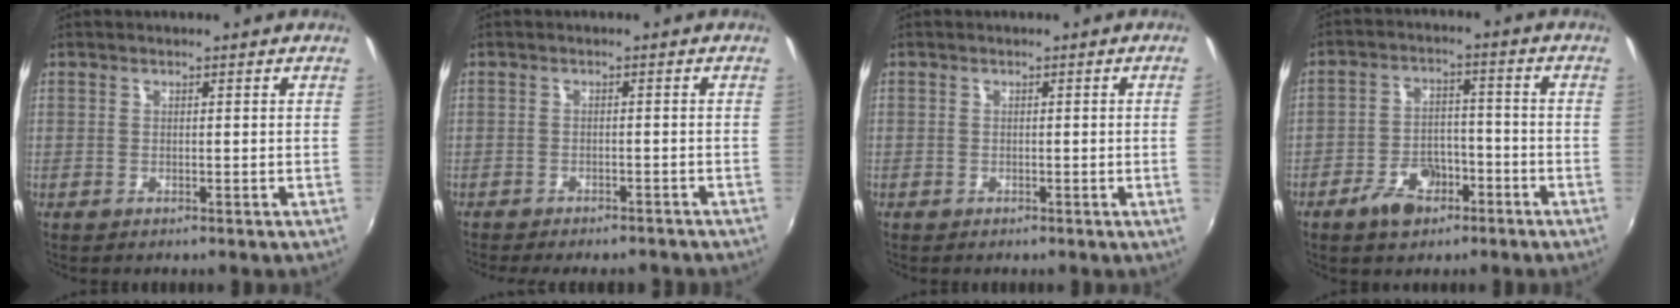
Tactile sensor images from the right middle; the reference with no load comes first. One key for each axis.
{"total": 8.0, "fx": -7.0, "fy": 2.1, "fz": 3.2, "tx": -0.075, "ty": -0.019, "tz": -0.098}
{"total": 0.8, "fx": -0.2, "fy": -0.5, "fz": 0.7, "tx": -0.011, "ty": -0.002, "tz": -0.005}
{"total": 8.0, "fx": -5.1, "fy": 4.6, "fz": 4.2, "tx": -0.091, "ty": 0.012, "tz": -0.080}